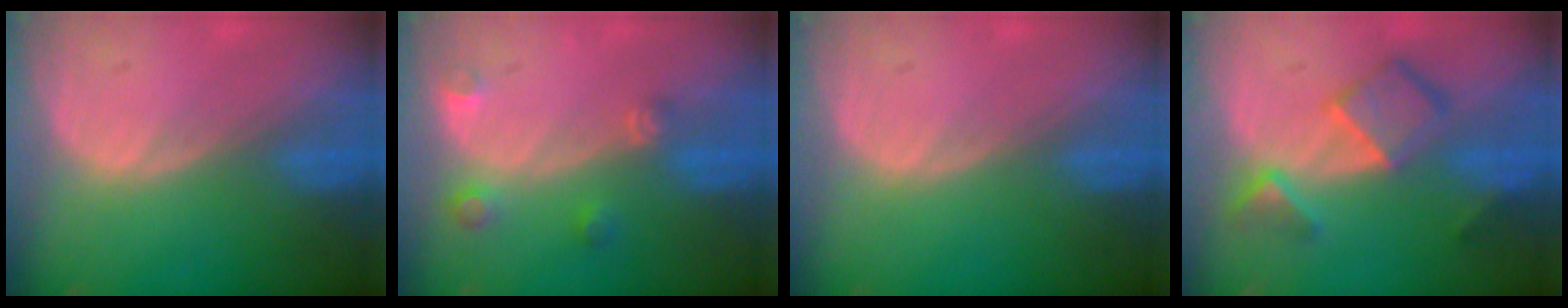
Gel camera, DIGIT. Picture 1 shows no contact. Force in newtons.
{"total": 3.0, "press": 2.9, "slide": 1.0}
{"total": 0.0}
{"total": 7.4, "press": 6.4, "slide": 3.7}